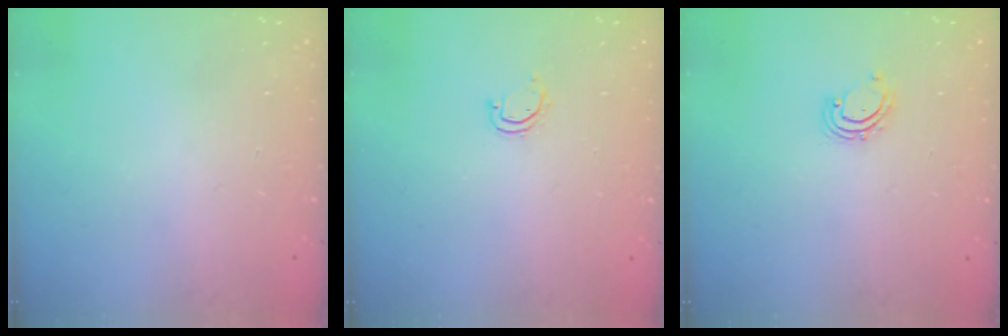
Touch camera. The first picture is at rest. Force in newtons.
{"total": 3.0, "press": 3.0, "slide": 0.2}
{"total": 2.9, "press": 2.9, "slide": 0.4}